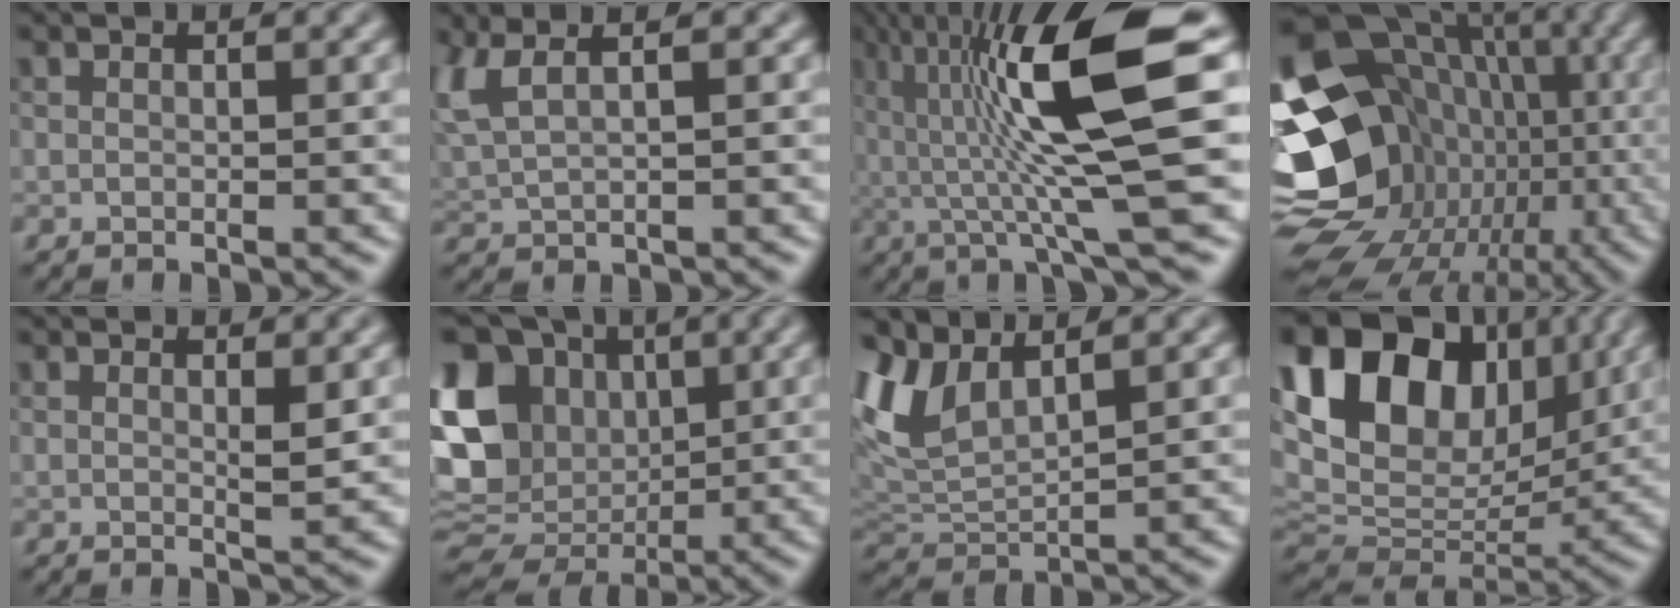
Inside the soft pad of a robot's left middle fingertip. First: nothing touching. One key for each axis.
{"total": 3.4, "fx": 1.3, "fy": 1.2, "fz": 2.9, "tx": -0.092, "ty": 0.013, "tz": 0.039}
{"total": 11.7, "fx": 1.4, "fy": 1.8, "fz": 11.5, "tx": -0.198, "ty": 0.011, "tz": 0.030}
{"total": 21.2, "fx": -5.6, "fy": 18.2, "fz": 9.4, "tx": -0.144, "ty": 0.005, "tz": -0.105}
{"total": 1.4, "fx": 0.7, "fy": 0.3, "fz": 1.2, "tx": -0.013, "ty": -0.001, "tz": 0.015}
{"total": 11.8, "fx": 0.8, "fy": 9.4, "fz": 7.0, "tx": -0.145, "ty": 0.008, "tz": 0.030}
{"total": 5.0, "fx": 1.8, "fy": 2.5, "fz": 3.9, "tx": -0.114, "ty": 0.007, "tz": 0.045}
{"total": 16.2, "fx": 6.0, "fy": 11.2, "fz": 10.1, "tx": -0.199, "ty": 0.052, "tz": 0.115}